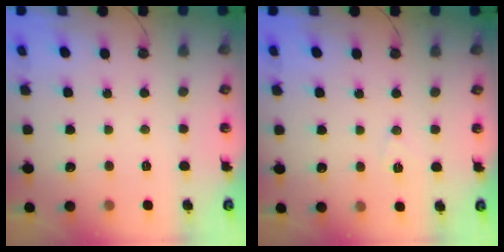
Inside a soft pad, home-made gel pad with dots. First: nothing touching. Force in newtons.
{"total": 5.0, "press": 3.3, "slide": 3.7}